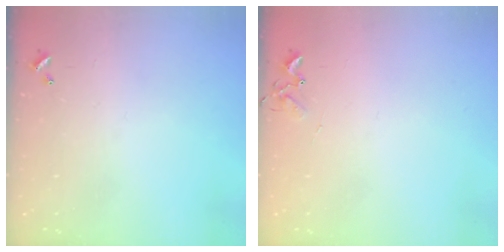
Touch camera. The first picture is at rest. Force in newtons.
{"total": 4.5, "press": 4.5, "slide": 0.5}